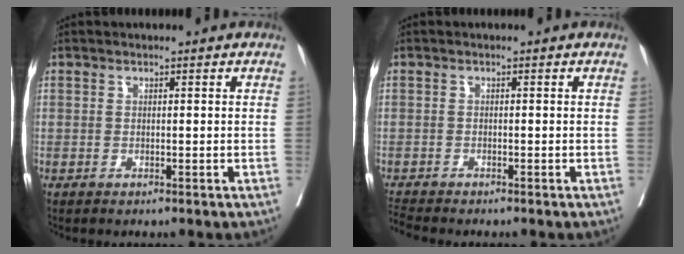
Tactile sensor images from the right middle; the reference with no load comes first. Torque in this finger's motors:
{"motor_torque": [0.40, -0.59, 0.05, 0.01]}